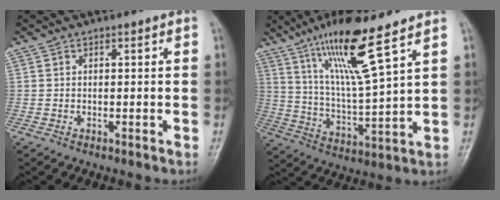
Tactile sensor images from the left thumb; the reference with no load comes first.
{"total": 15.1, "force": [9.5, 1.7, 11.6], "torque": [-0.213, -0.053, 0.185]}